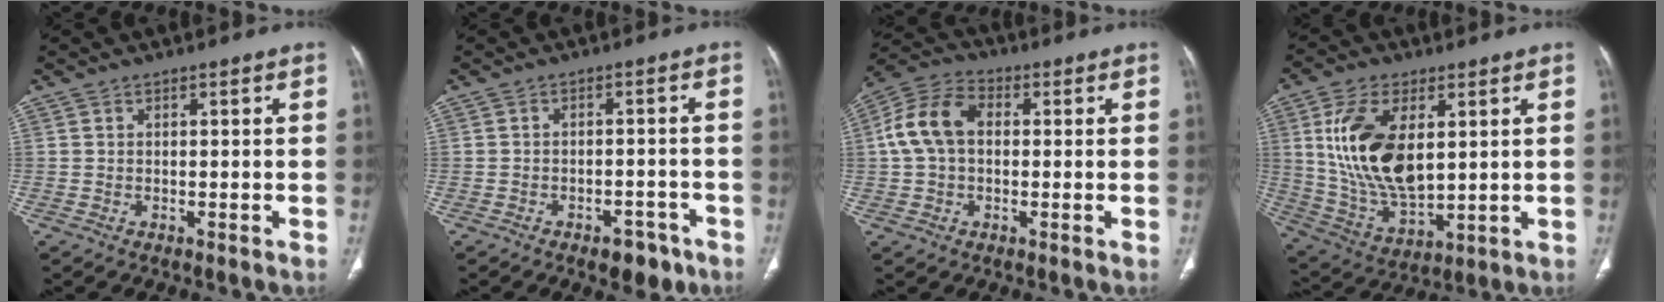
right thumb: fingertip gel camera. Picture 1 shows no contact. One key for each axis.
{"total": 5.6, "fx": -3.6, "fy": 3.0, "fz": 3.1, "tx": -0.024, "ty": 0.023, "tz": -0.045}
{"total": 10.4, "fx": 0.9, "fy": 7.2, "fz": 7.4, "tx": -0.149, "ty": 0.032, "tz": 0.009}
{"total": 17.4, "fx": 4.0, "fy": 9.2, "fz": 14.3, "tx": -0.268, "ty": -0.018, "tz": 0.088}